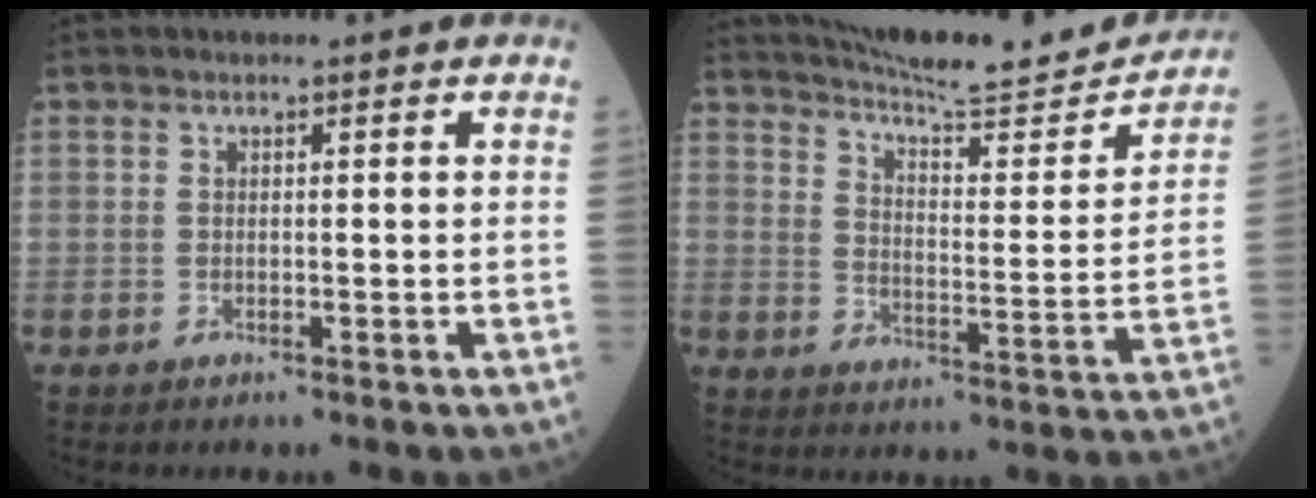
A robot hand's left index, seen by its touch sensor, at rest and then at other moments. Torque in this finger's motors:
{"motor_torque": [-0.03, -0.24, 0.00, 0.01]}